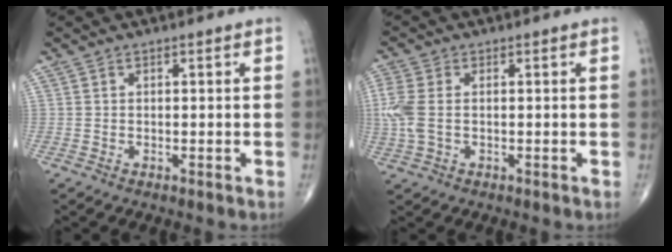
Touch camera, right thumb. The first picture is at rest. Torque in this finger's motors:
{"motor_torque": [-0.01, -0.28, 0.71, 0.18, 0.17]}